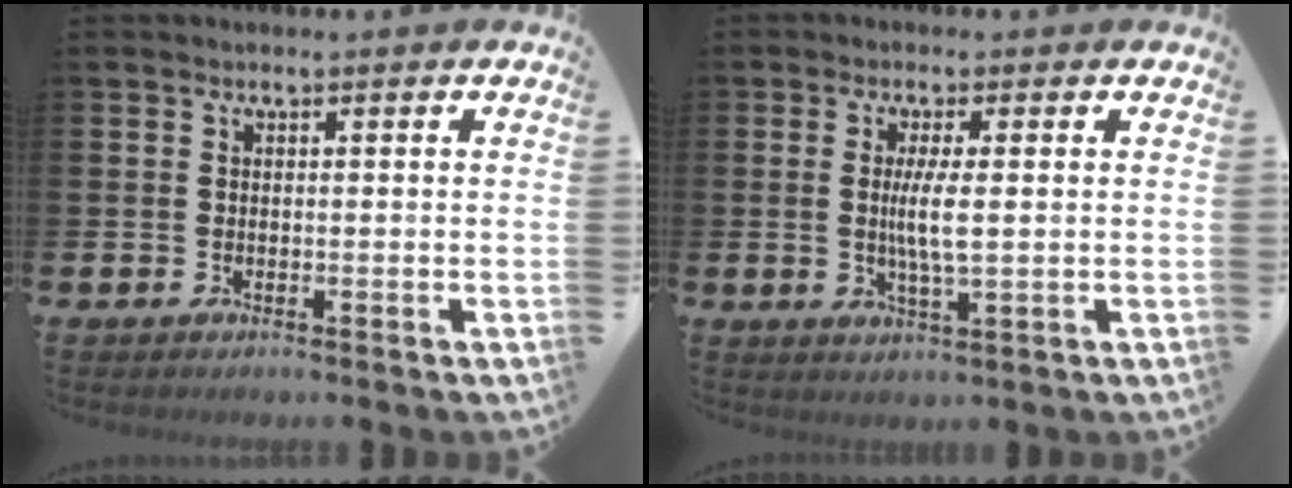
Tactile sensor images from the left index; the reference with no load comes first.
{"total": 3.9, "force": [0.4, 0.6, 3.9], "torque": [-0.065, -0.005, 0.002]}